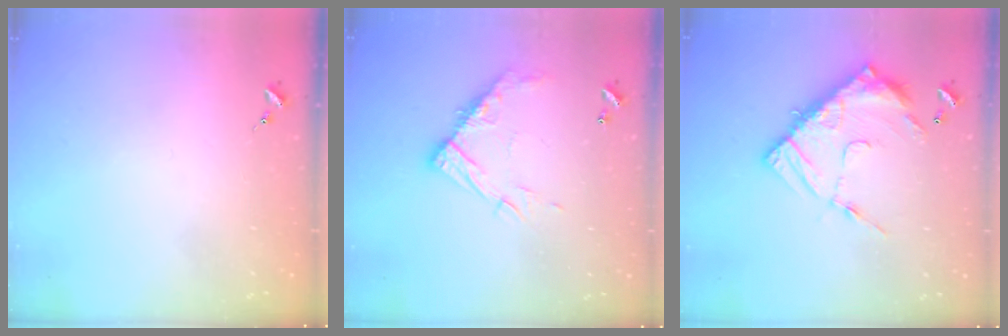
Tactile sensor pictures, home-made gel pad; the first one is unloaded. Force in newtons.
{"total": 13.1, "press": 13.1, "slide": 1.1}
{"total": 16.6, "press": 16.6, "slide": 1.5}